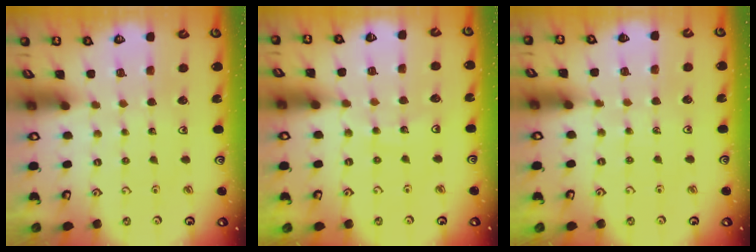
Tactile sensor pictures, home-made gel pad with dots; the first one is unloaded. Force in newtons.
{"total": 10.9, "press": 10.6, "slide": 2.4}
{"total": 4.6, "press": 4.5, "slide": 0.9}